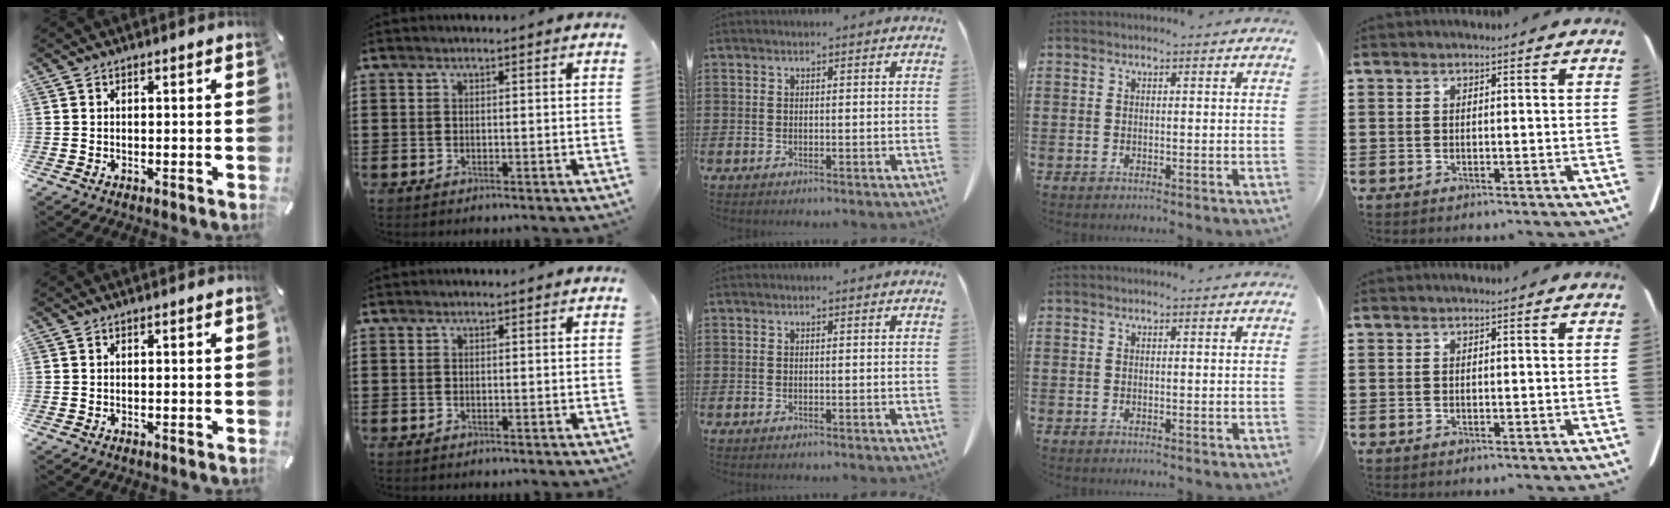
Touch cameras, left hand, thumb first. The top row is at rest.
{}